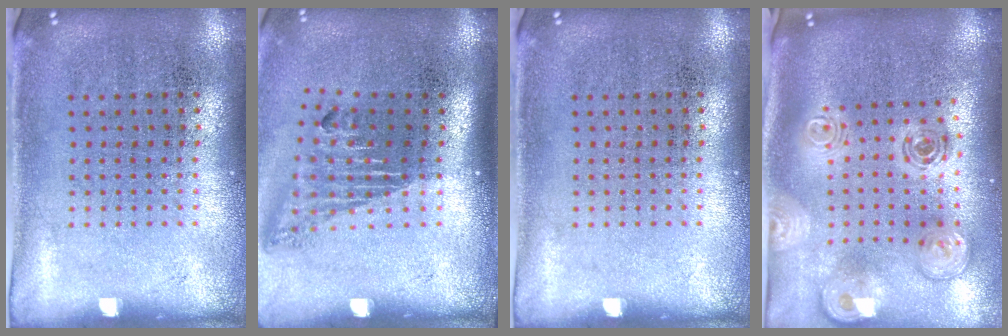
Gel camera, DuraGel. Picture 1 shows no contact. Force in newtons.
{"total": 1.7, "press": 1.1, "slide": 1.3}
{"total": 0.0}
{"total": 2.3, "press": 1.8, "slide": 1.4}